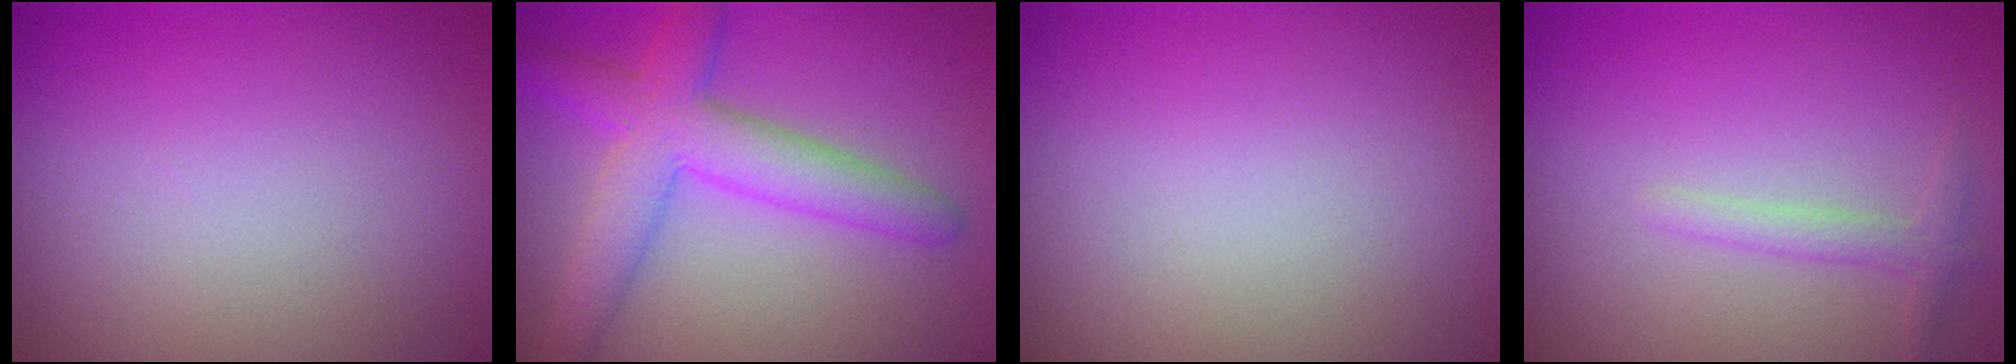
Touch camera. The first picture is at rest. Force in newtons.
{"total": 5.9, "press": 5.9, "slide": 0.1}
{"total": 0.0}
{"total": 1.5, "press": 1.5, "slide": 0.0}